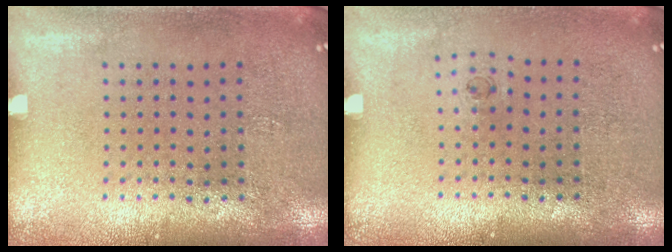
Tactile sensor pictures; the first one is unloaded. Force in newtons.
{"total": 0.6, "press": 0.3, "slide": 0.5}